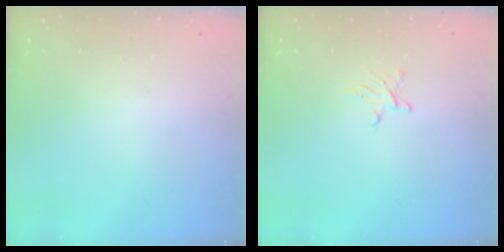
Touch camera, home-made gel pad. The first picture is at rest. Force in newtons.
{"total": 3.5, "press": 3.4, "slide": 0.4}